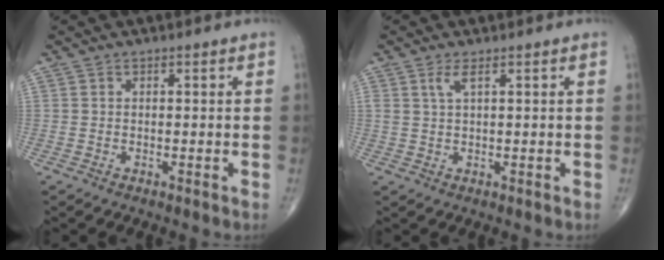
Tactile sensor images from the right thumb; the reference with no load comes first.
{"total": 2.2, "force": [1.1, 0.5, 1.8], "torque": [-0.046, -0.003, 0.029]}